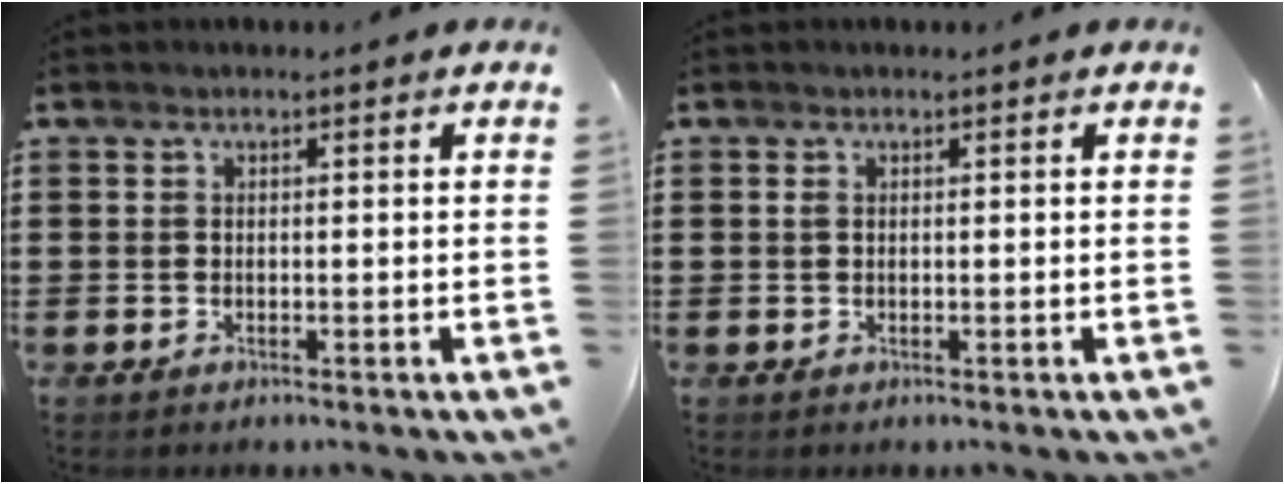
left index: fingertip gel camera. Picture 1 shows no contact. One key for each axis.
{"total": 0.7, "fx": 0.1, "fy": 0.3, "fz": 0.5, "tx": -0.012, "ty": 0.001, "tz": 0.002}